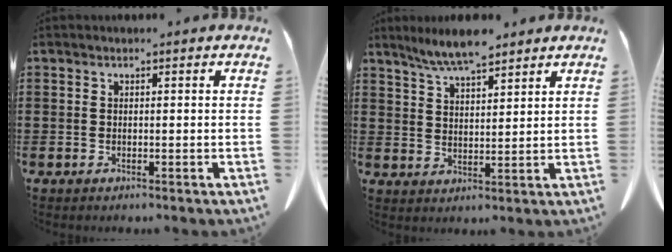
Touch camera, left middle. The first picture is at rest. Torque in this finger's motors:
{"motor_torque": [0.25, 0.21, 0.13, 0.05]}